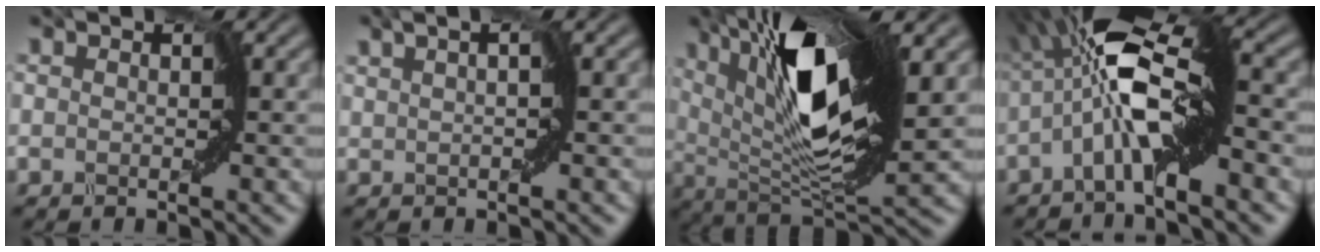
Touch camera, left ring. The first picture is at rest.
{"total": 0.8, "force": [0.3, -0.6, 0.4], "torque": [-0.018, -0.002, 0.013]}
{"total": 10.3, "force": [4.4, 2.1, 9.1], "torque": [-0.157, -0.004, 0.084]}
{"total": 7.8, "force": [-0.6, 1.7, 7.6], "torque": [-0.158, 0.012, -0.025]}